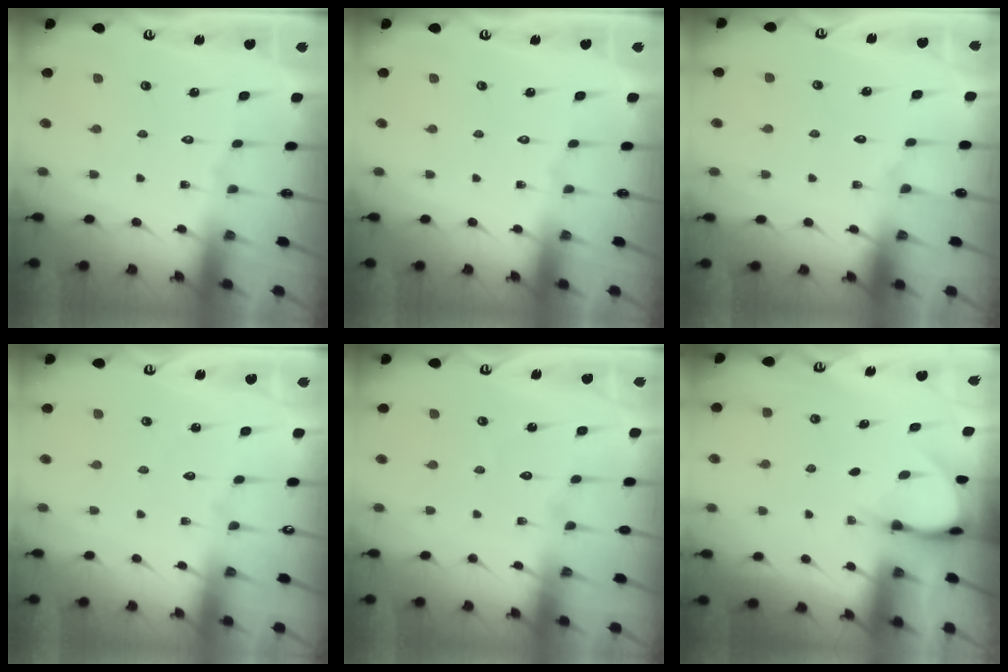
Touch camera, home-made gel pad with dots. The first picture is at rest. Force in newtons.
{"total": 0.0}
{"total": 3.9, "press": 3.8, "slide": 0.4}
{"total": 2.4, "press": 2.4, "slide": 0.2}
{"total": 2.7, "press": 2.7, "slide": 0.3}
{"total": 3.9, "press": 3.9, "slide": 0.3}